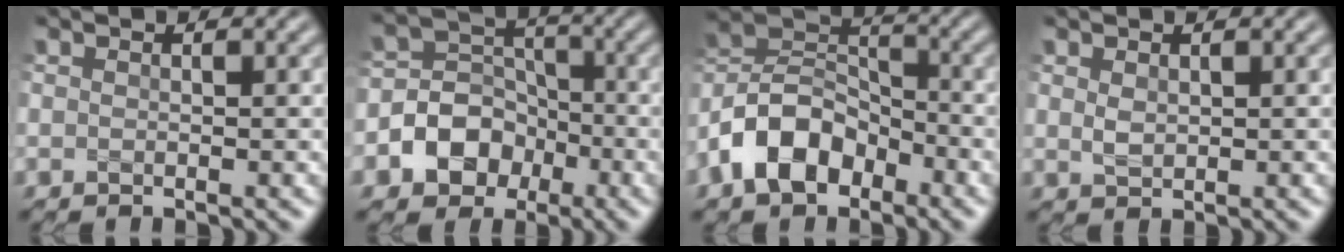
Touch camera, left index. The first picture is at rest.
{"total": 6.6, "force": [-2.6, 5.6, 2.5], "torque": [-0.028, 0.007, -0.076]}
{"total": 7.6, "force": [-4.2, 4.9, 4.1], "torque": [-0.081, 0.008, -0.096]}
{"total": 1.3, "force": [0.5, 0.9, 0.9], "torque": [-0.021, -0.002, 0.013]}